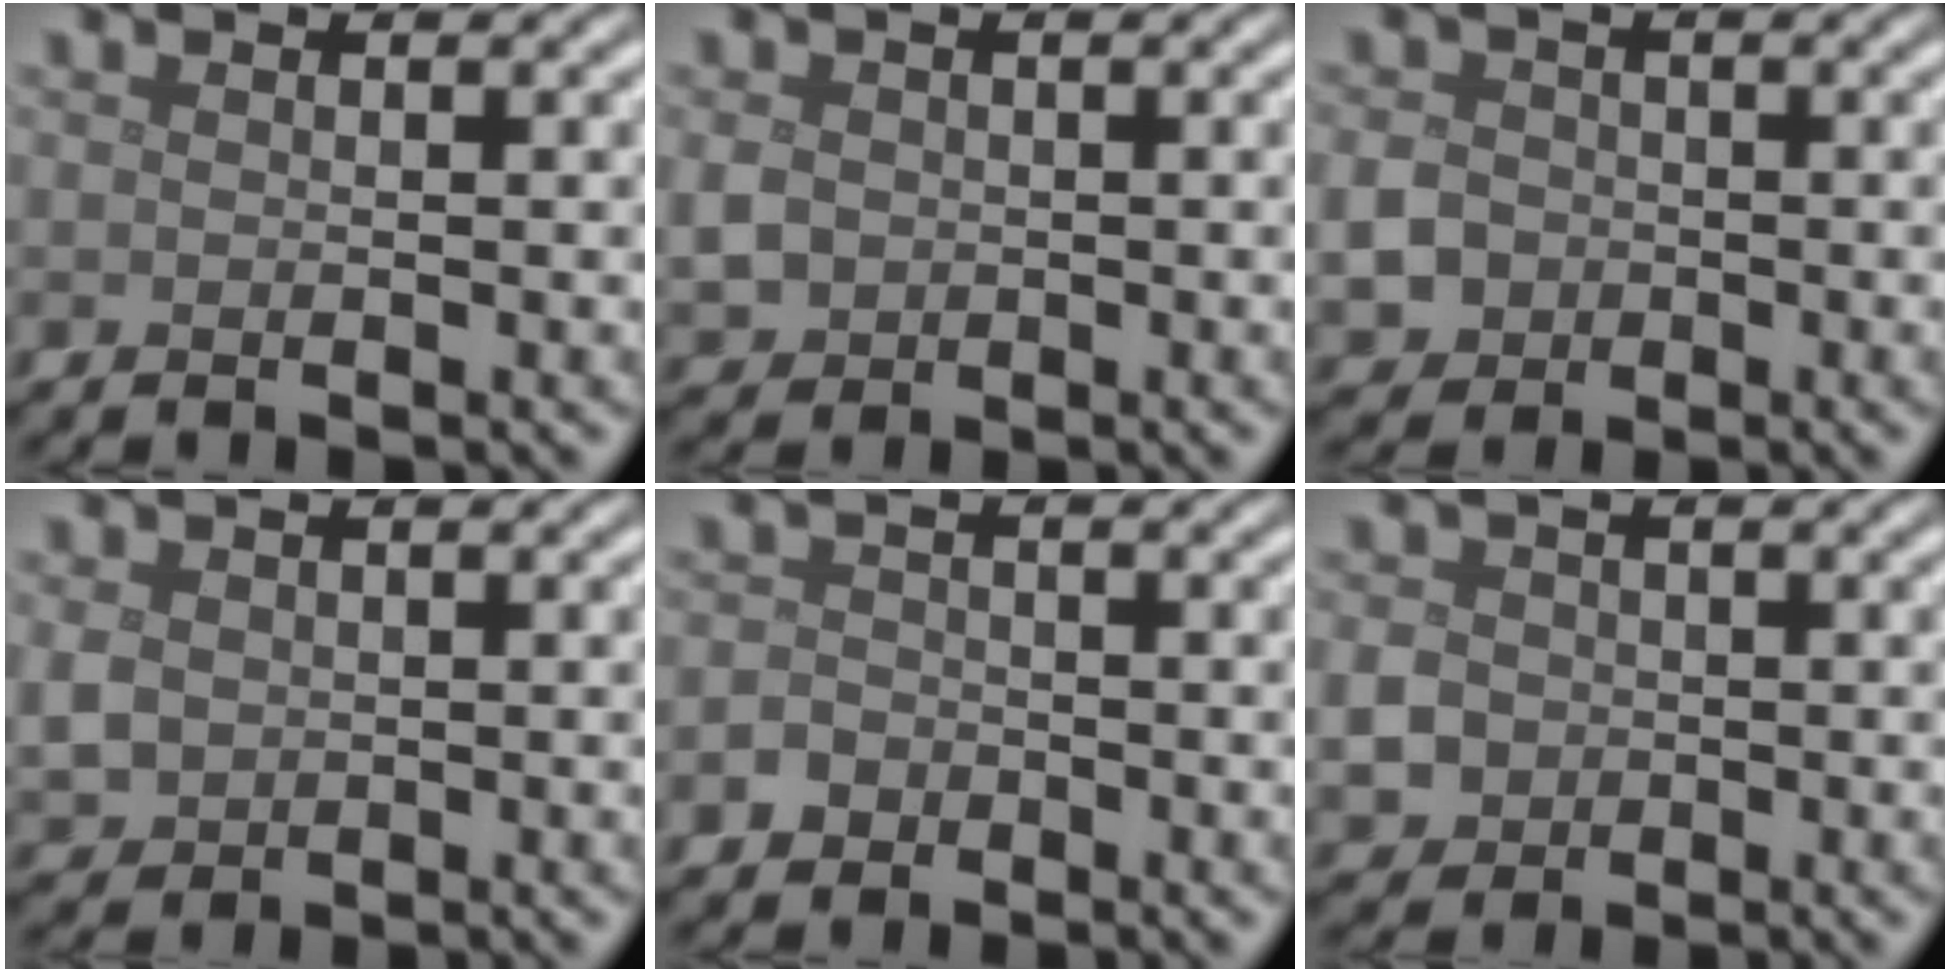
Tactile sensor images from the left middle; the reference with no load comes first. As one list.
[{"total": 2.4, "force": [-0.1, 2.1, 1.1], "torque": [-0.027, -0.003, -0.004]}, {"total": 3.6, "force": [-0.8, 3.3, 1.3], "torque": [-0.021, -0.005, -0.018]}, {"total": 2.4, "force": [0.1, 2.1, 1.2], "torque": [-0.032, -0.004, 0.001]}, {"total": 1.7, "force": [-0.9, 1.3, 0.5], "torque": [-0.002, 0.001, -0.022]}, {"total": 3.0, "force": [-0.5, 2.7, 1.1], "torque": [-0.022, -0.003, -0.008]}]